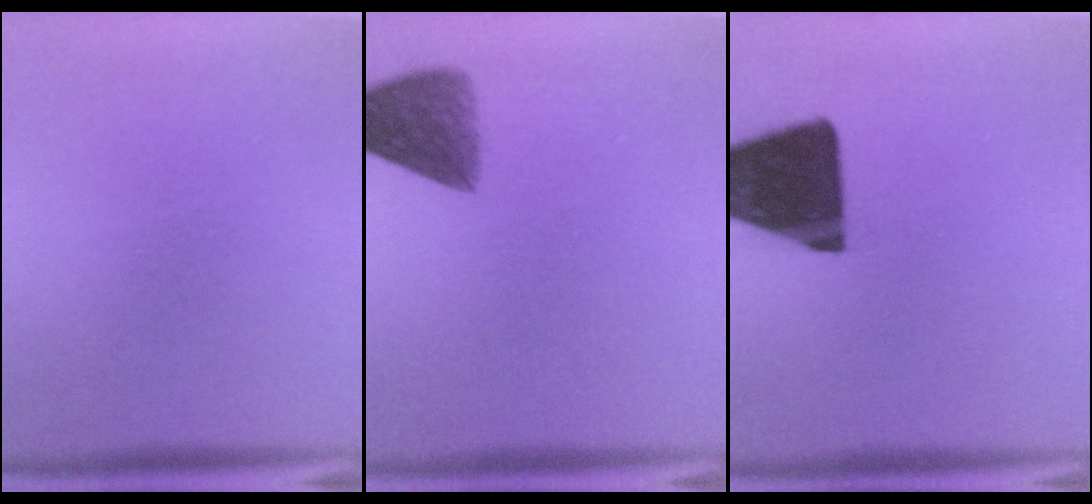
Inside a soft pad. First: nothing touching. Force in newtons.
{"total": 6.7}
{"total": 18.3}